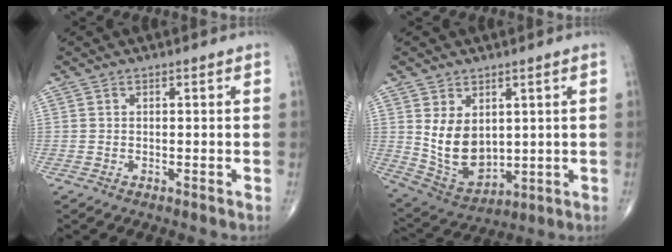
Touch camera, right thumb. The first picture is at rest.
{"total": 10.6, "force": [1.9, 7.3, 7.5], "torque": [-0.110, -0.021, 0.062]}